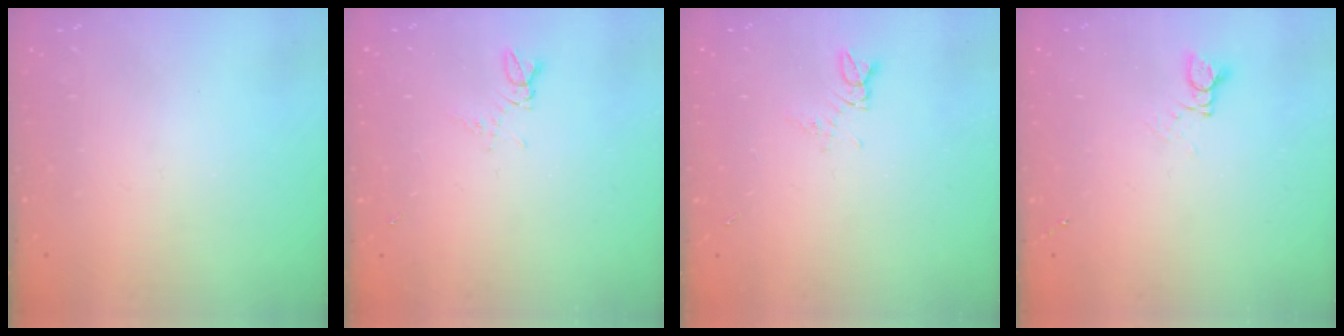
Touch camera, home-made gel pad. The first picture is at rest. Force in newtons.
{"total": 5.0, "press": 4.9, "slide": 0.7}
{"total": 5.4, "press": 5.3, "slide": 0.7}
{"total": 2.6, "press": 2.6, "slide": 0.3}